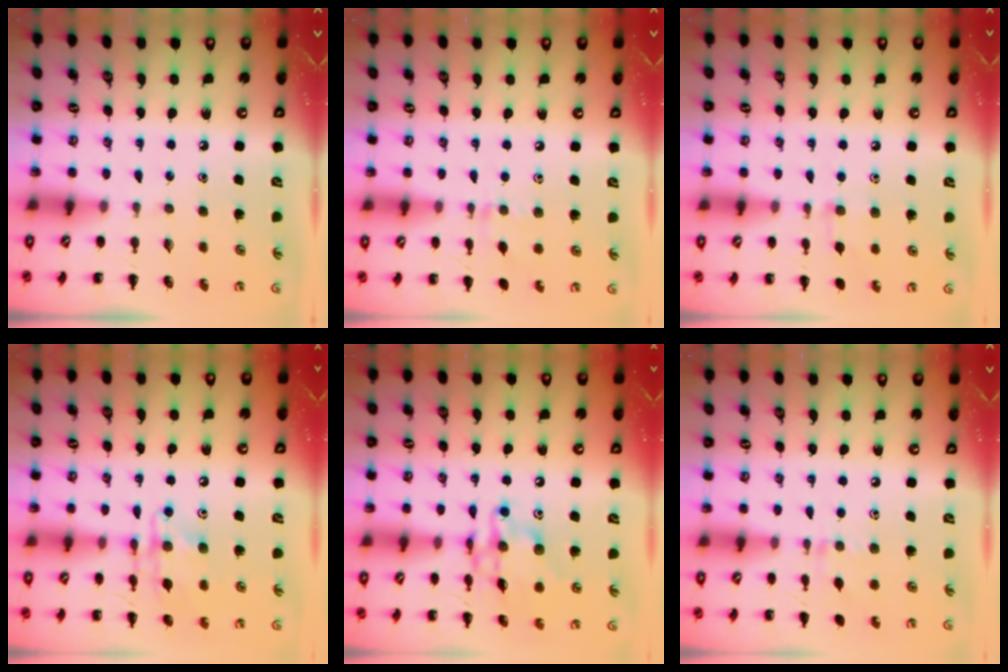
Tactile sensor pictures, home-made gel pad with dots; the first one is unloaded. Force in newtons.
{"total": 5.9, "press": 5.7, "slide": 1.8}
{"total": 6.5, "press": 6.2, "slide": 2.0}
{"total": 12.5, "press": 12.4, "slide": 1.6}
{"total": 13.7, "press": 13.7, "slide": 1.1}
{"total": 5.9, "press": 5.7, "slide": 1.8}